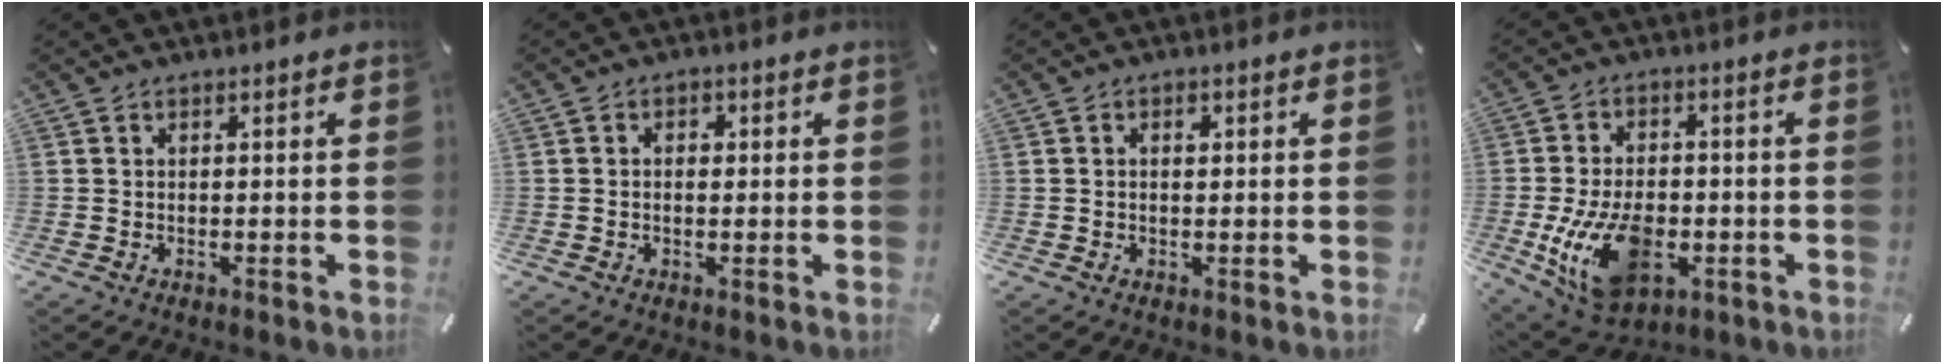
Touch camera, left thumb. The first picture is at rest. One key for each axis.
{"total": 2.1, "fx": 0.0, "fy": 1.5, "fz": 1.4, "tx": -0.021, "ty": 0.001, "tz": -0.004}
{"total": 1.6, "fx": 0.3, "fy": 1.0, "fz": 1.2, "tx": -0.010, "ty": -0.003, "tz": 0.002}
{"total": 15.7, "fx": -3.9, "fy": 10.1, "fz": 11.4, "tx": -0.224, "ty": 0.000, "tz": -0.063}